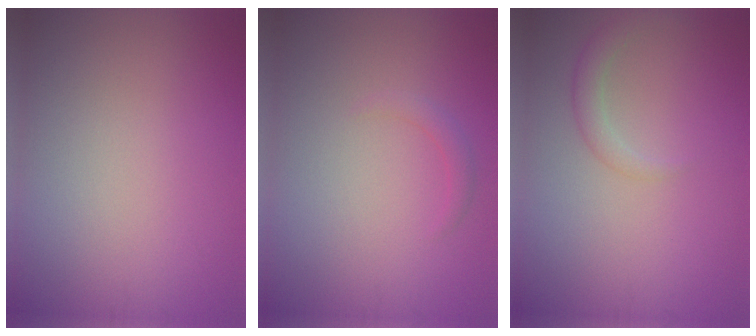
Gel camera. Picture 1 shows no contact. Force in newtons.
{"total": 1.1, "press": 1.1, "slide": 0.2}
{"total": 1.7, "press": 1.7, "slide": 0.1}